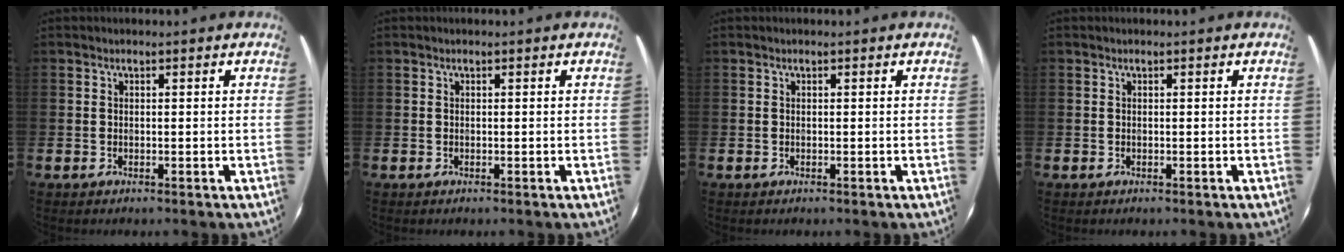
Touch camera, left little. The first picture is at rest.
{"total": 0.0}
{"total": 0.0}
{"total": 0.0}